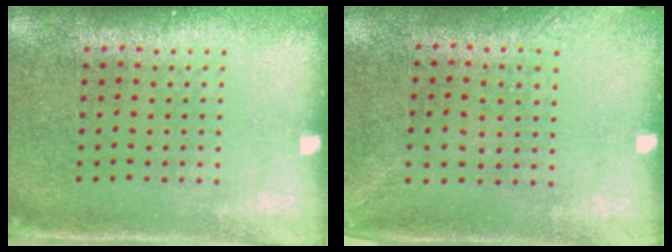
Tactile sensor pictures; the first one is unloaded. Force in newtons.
{"total": 1.3, "press": 1.0, "slide": 0.9}